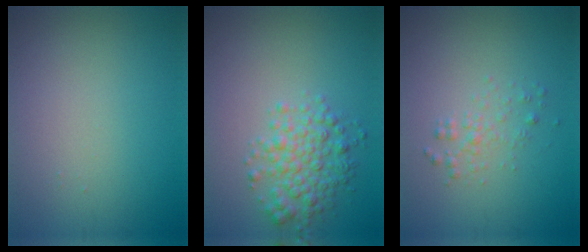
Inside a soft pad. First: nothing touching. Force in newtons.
{"total": 3.6, "press": 3.6, "slide": 0.0}
{"total": 1.3, "press": 1.3, "slide": 0.1}